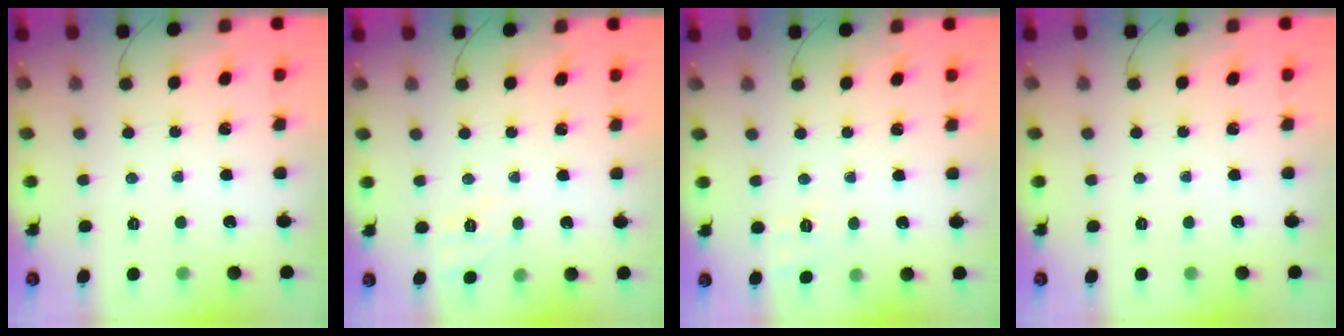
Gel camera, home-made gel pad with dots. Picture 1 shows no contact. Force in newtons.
{"total": 8.4, "press": 8.1, "slide": 2.0}
{"total": 2.5, "press": 1.3, "slide": 2.2}
{"total": 0.0}